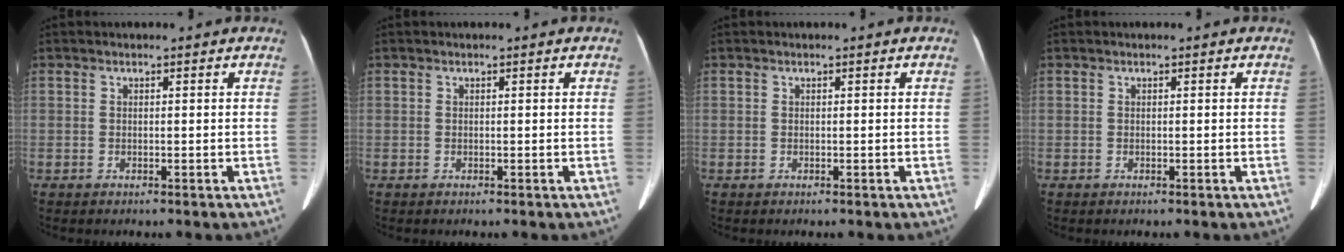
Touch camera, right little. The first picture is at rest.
{"total": 0.0}
{"total": 0.0}
{"total": 0.0}